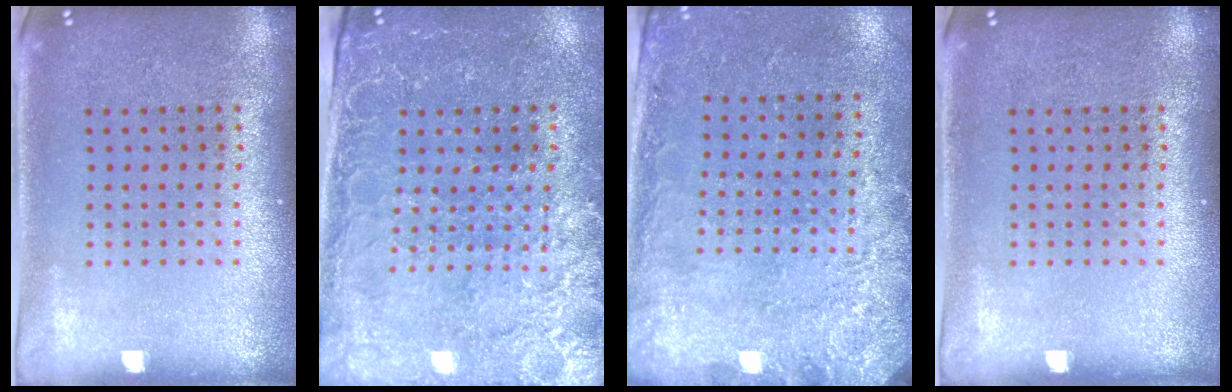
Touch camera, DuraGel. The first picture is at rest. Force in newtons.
{"total": 2.9, "press": 2.8, "slide": 0.8}
{"total": 2.8, "press": 1.9, "slide": 2.0}
{"total": 0.0}